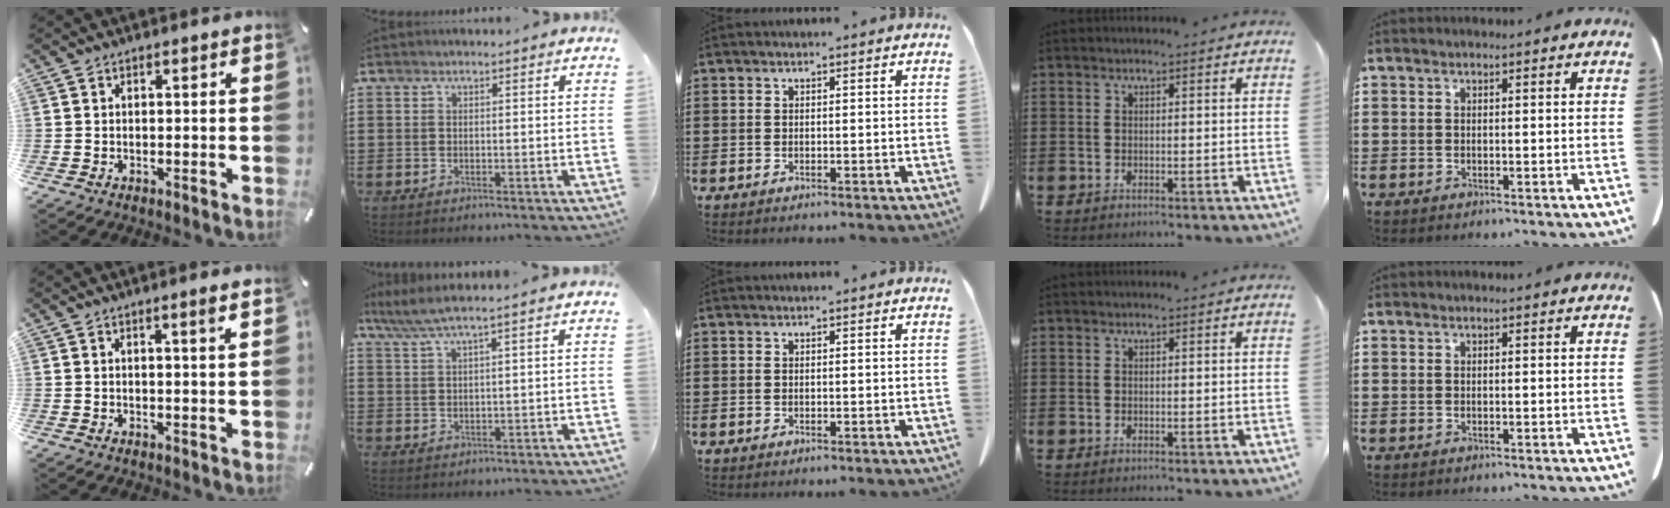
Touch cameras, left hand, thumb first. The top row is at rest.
{"thumb": {"total": 2.0, "force": [1.0, -0.1, 1.7], "torque": [-0.026, -0.005, 0.015]}, "index": {"total": 3.6, "force": [2.3, -0.2, 2.7], "torque": [-0.067, -0.004, 0.039]}}